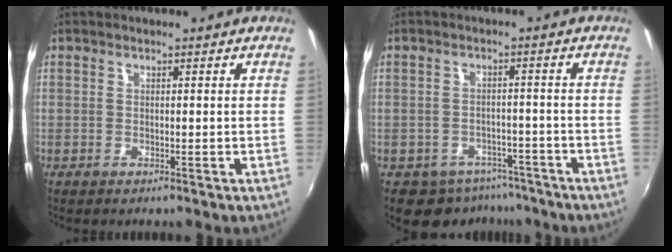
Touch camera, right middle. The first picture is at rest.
{"total": 7.3, "force": [-5.4, 4.6, 1.6], "torque": [-0.036, 0.010, -0.065]}